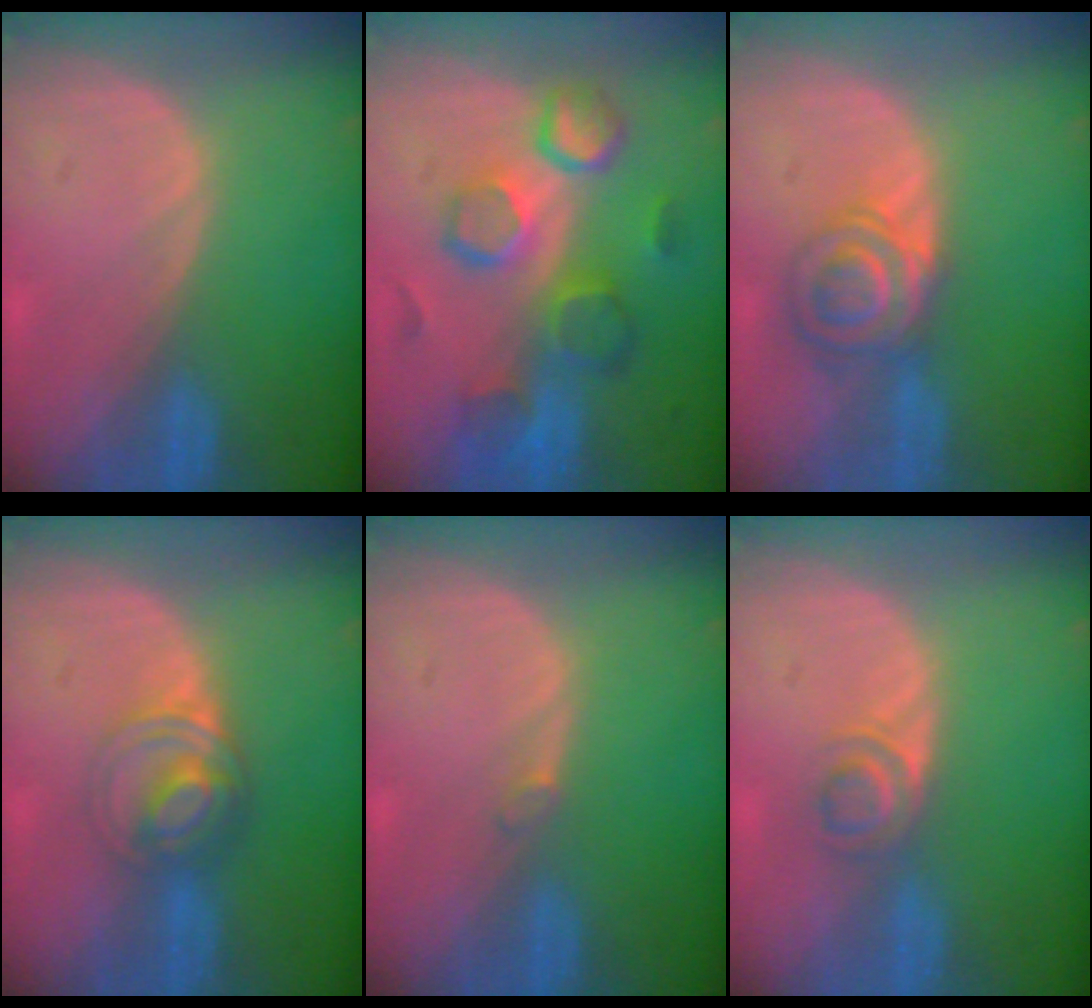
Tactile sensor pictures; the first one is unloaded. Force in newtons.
{"total": 10.4, "press": 9.3, "slide": 4.6}
{"total": 6.8, "press": 5.9, "slide": 3.5}
{"total": 6.1, "press": 5.4, "slide": 2.8}
{"total": 0.7, "press": 0.7, "slide": 0.2}
{"total": 3.1, "press": 2.9, "slide": 0.8}